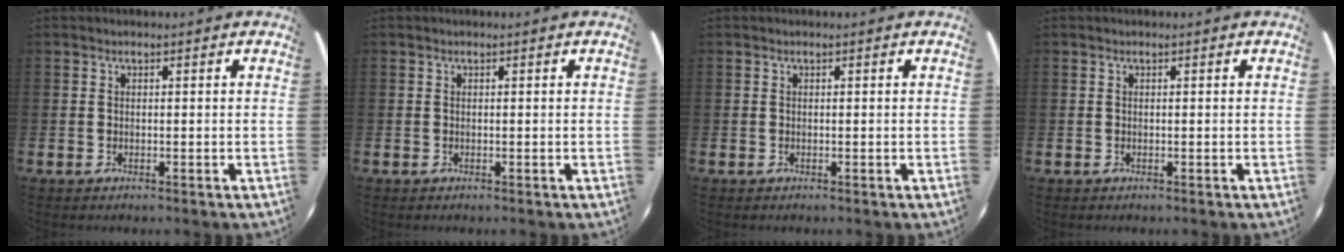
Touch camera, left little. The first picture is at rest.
{"total": 0.0}
{"total": 0.0}
{"total": 0.0}